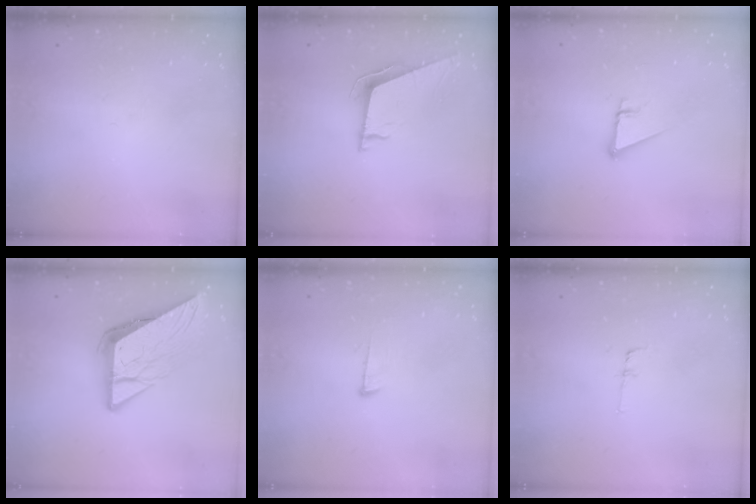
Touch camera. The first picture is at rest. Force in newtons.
{"total": 8.4, "press": 7.9, "slide": 2.9}
{"total": 3.7, "press": 3.7, "slide": 0.2}
{"total": 10.9, "press": 10.8, "slide": 1.1}
{"total": 6.1, "press": 6.1, "slide": 0.6}
{"total": 6.6, "press": 6.2, "slide": 2.3}